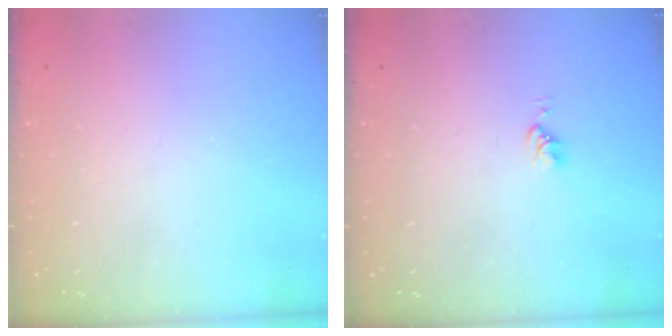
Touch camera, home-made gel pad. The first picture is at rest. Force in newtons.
{"total": 3.0, "press": 3.0, "slide": 0.4}